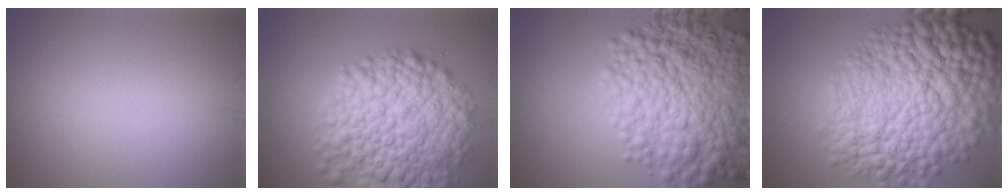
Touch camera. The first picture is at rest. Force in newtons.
{"total": 11.2, "press": 11.2, "slide": 0.5}
{"total": 9.6, "press": 9.6, "slide": 0.3}
{"total": 15.3, "press": 15.2, "slide": 0.3}